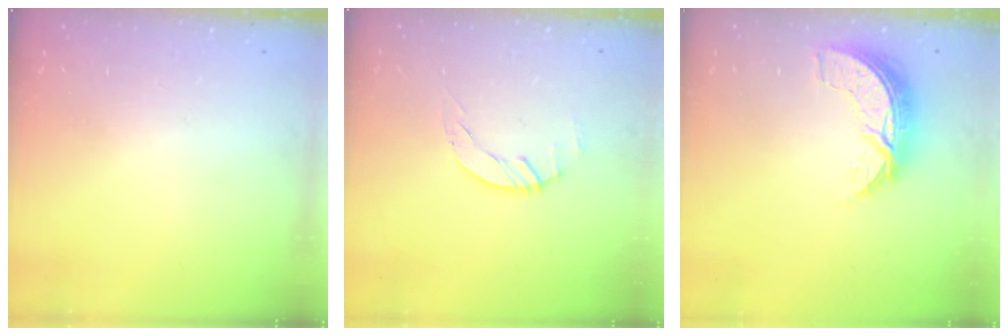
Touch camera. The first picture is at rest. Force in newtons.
{"total": 1.5, "press": 1.4, "slide": 0.3}
{"total": 8.2, "press": 8.1, "slide": 0.6}